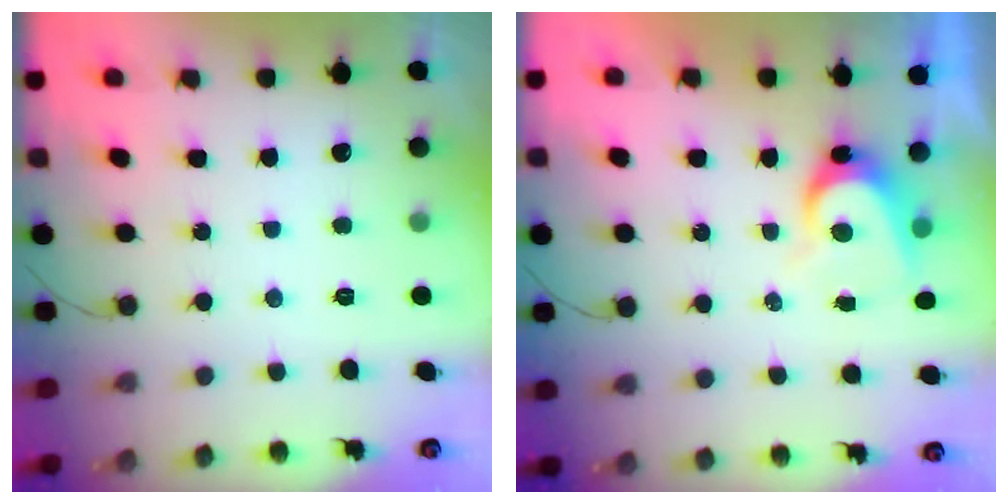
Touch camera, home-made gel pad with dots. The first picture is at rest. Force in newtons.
{"total": 5.8, "press": 5.8, "slide": 0.6}